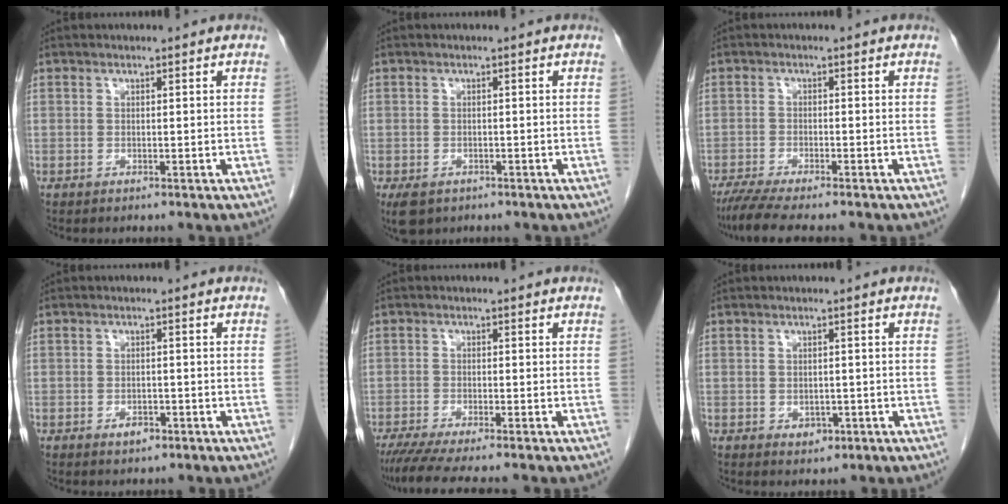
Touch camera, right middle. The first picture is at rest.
{"total": 3.6, "force": [-2.2, 2.2, 1.7], "torque": [-0.033, -0.005, -0.030]}
{"total": 6.8, "force": [-5.6, 0.2, 3.8], "torque": [-0.061, -0.019, -0.094]}
{"total": 1.9, "force": [-1.1, 1.0, 1.1], "torque": [-0.018, 0.002, -0.012]}
{"total": 7.7, "force": [-6.5, -0.3, 4.2], "torque": [-0.058, -0.022, -0.105]}
{"total": 1.9, "force": [-0.7, 1.4, 1.1], "torque": [-0.014, 0.002, -0.001]}